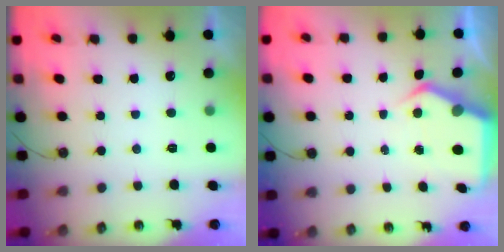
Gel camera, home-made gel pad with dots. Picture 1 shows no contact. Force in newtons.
{"total": 5.3, "press": 5.3, "slide": 0.5}